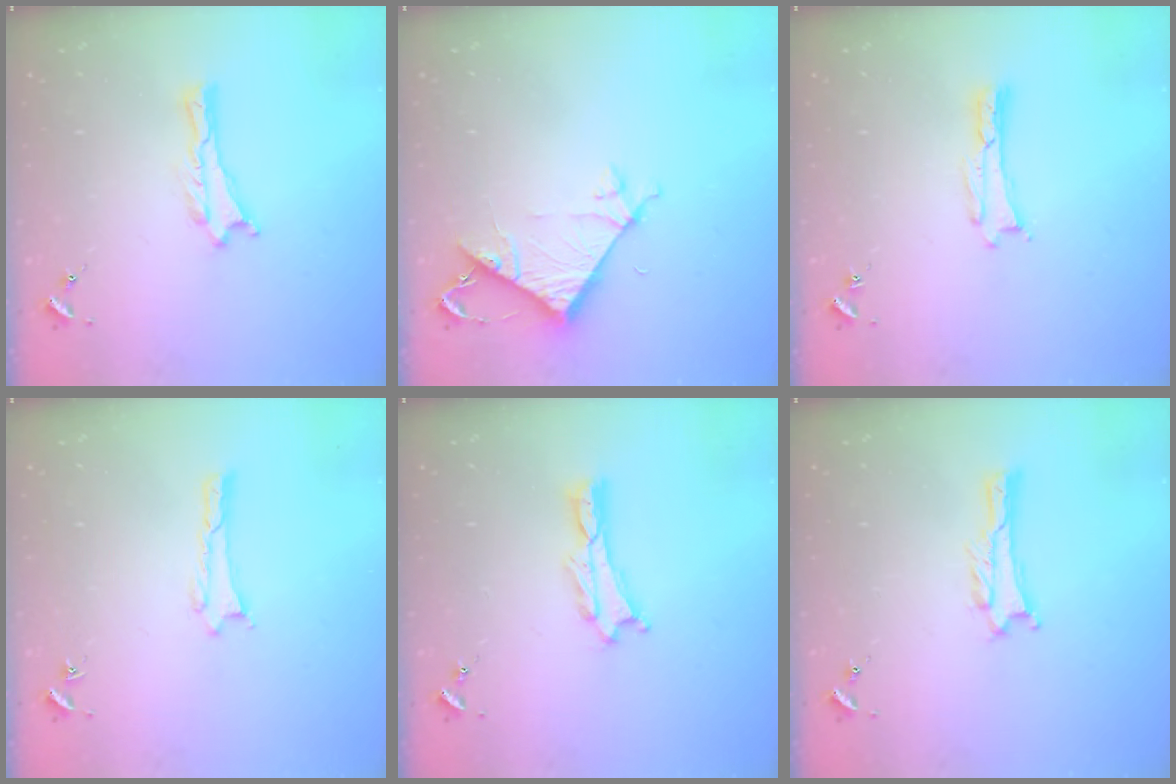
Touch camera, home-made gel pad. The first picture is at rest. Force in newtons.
{"total": 7.2, "press": 7.2, "slide": 0.4}
{"total": 0.0}
{"total": 0.0}
{"total": 0.8, "press": 0.7, "slide": 0.2}
{"total": 0.9, "press": 0.9, "slide": 0.1}